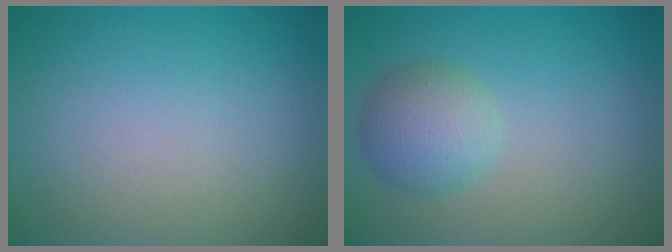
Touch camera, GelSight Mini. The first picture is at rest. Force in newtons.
{"total": 3.6, "press": 3.6, "slide": 0.2}